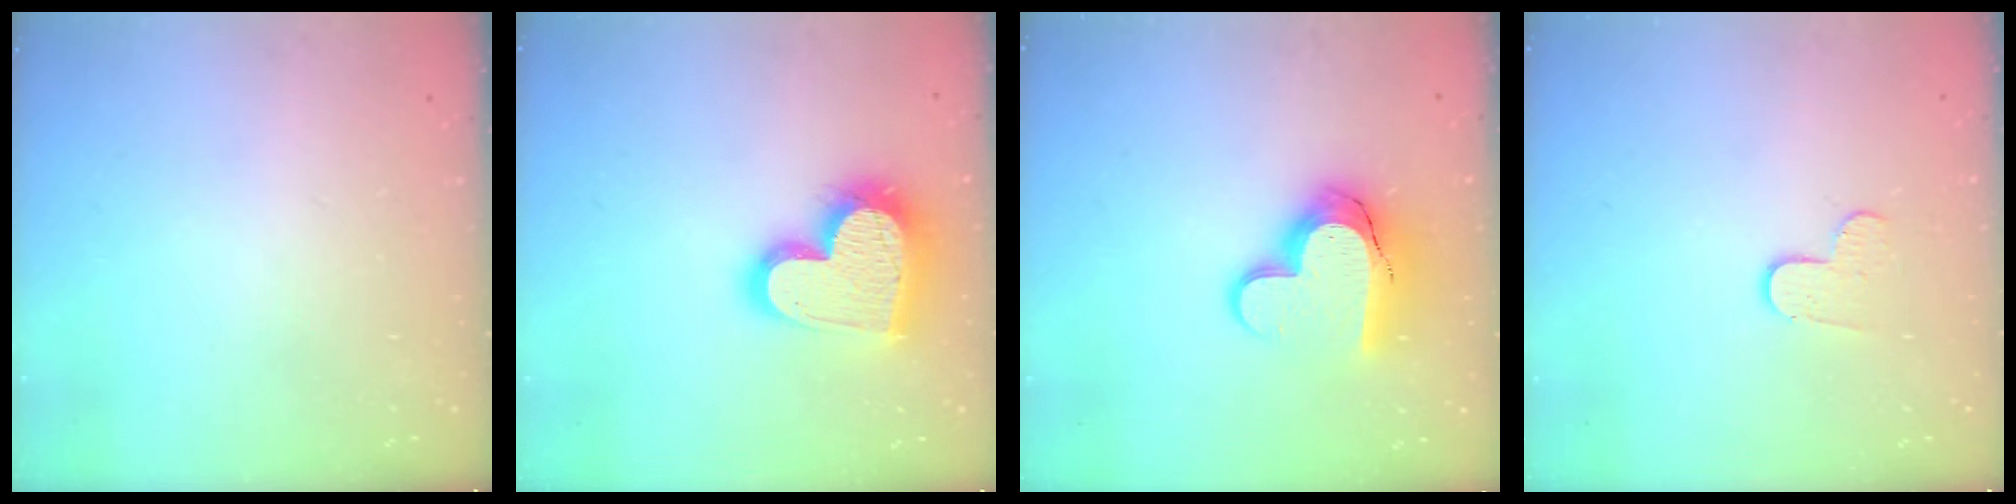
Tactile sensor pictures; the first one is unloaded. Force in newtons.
{"total": 20.6, "press": 20.5, "slide": 1.8}
{"total": 13.6, "press": 13.6, "slide": 1.1}
{"total": 6.5, "press": 6.5, "slide": 0.6}